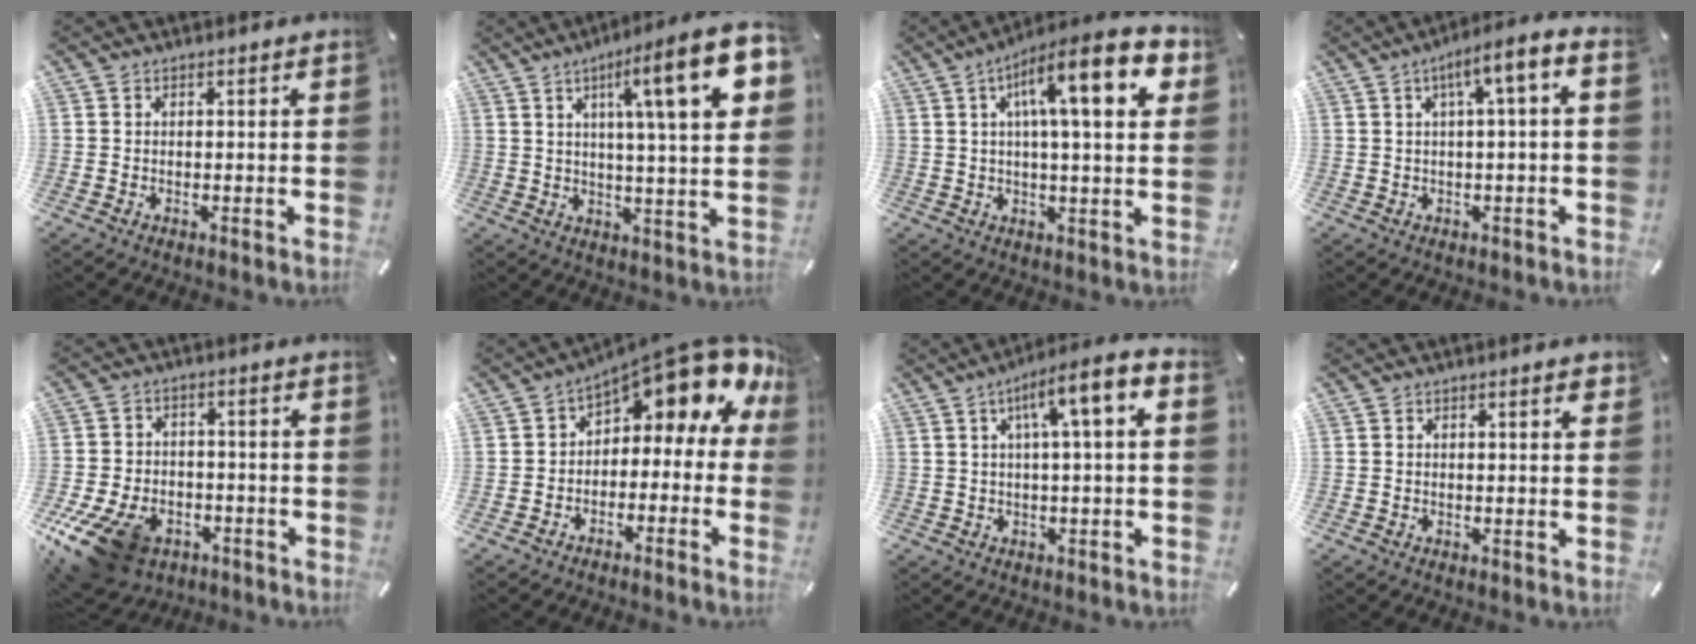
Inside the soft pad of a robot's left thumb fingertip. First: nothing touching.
{"total": 19.2, "force": [7.1, 2.9, 17.6], "torque": [-0.264, -0.033, 0.091]}
{"total": 16.9, "force": [6.3, 3.6, 15.3], "torque": [-0.241, -0.023, 0.090]}
{"total": 7.2, "force": [1.5, 1.2, 6.9], "torque": [-0.114, -0.008, 0.020]}
{"total": 14.4, "force": [-7.9, 9.0, 8.1], "torque": [-0.166, 0.046, -0.132]}
{"total": 10.3, "force": [6.8, 4.0, 6.7], "torque": [-0.096, -0.069, 0.108]}
{"total": 9.4, "force": [2.5, 1.4, 8.9], "torque": [-0.143, -0.013, 0.035]}
{"total": 1.7, "force": [0.6, 0.3, 1.6], "torque": [-0.023, 0.001, 0.007]}